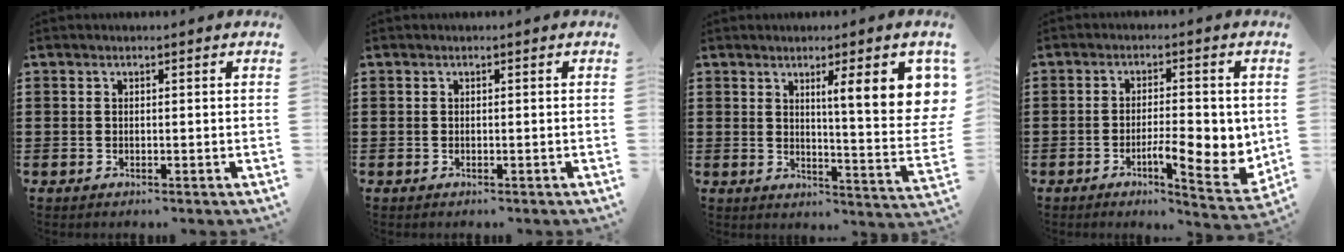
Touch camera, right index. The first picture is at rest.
{"total": 0.0}
{"total": 10.3, "force": [4.2, 1.3, 9.3], "torque": [-0.146, -0.018, 0.063]}
{"total": 8.9, "force": [-1.9, 3.2, 8.0], "torque": [-0.105, -0.006, -0.026]}